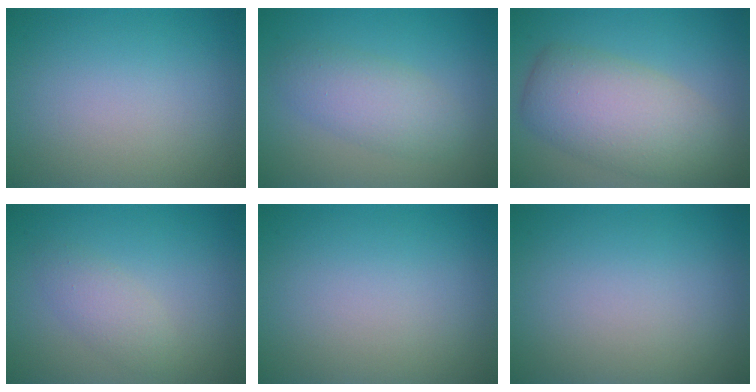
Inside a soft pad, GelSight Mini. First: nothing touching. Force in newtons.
{"total": 3.4, "press": 3.4, "slide": 0.1}
{"total": 7.2, "press": 7.2, "slide": 0.6}
{"total": 2.0, "press": 2.0, "slide": 0.2}
{"total": 0.0}
{"total": 0.0}